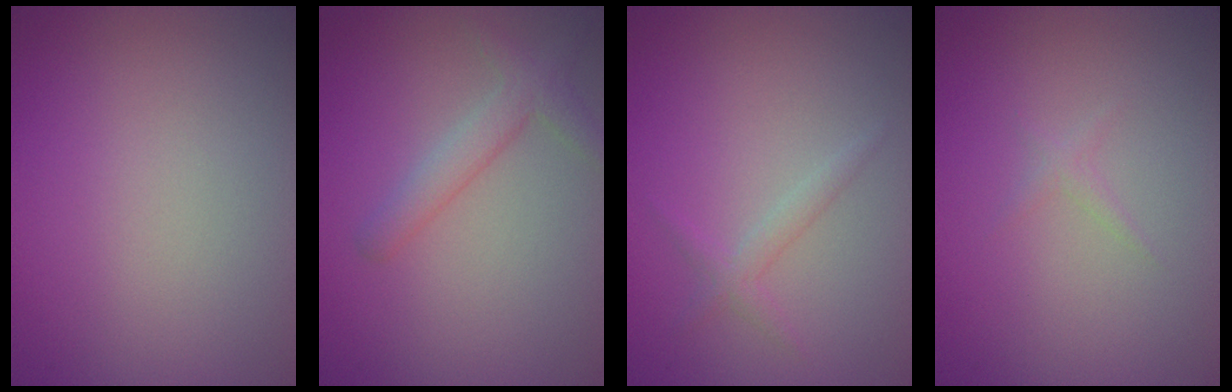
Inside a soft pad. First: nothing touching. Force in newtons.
{"total": 2.5, "press": 2.5, "slide": 0.1}
{"total": 1.4, "press": 1.4, "slide": 0.1}
{"total": 0.6, "press": 0.6, "slide": 0.1}